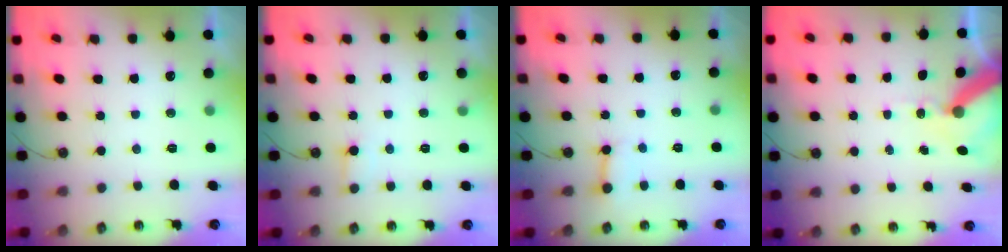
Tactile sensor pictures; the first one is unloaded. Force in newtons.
{"total": 4.0, "press": 4.0, "slide": 0.4}
{"total": 2.8, "press": 2.8, "slide": 0.2}
{"total": 10.2, "press": 10.1, "slide": 1.4}